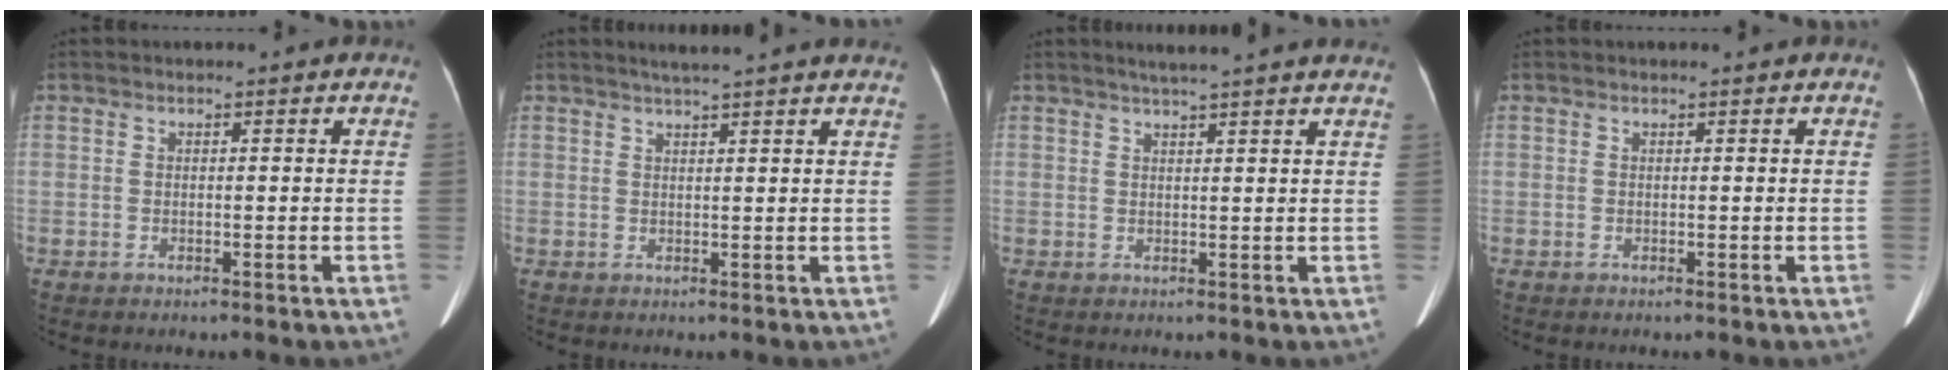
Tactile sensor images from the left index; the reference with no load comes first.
{"total": 8.6, "force": [7.5, -0.1, 4.2], "torque": [-0.060, 0.025, 0.083]}
{"total": 9.6, "force": [8.4, -0.2, 4.6], "torque": [-0.066, 0.023, 0.091]}
{"total": 0.0}